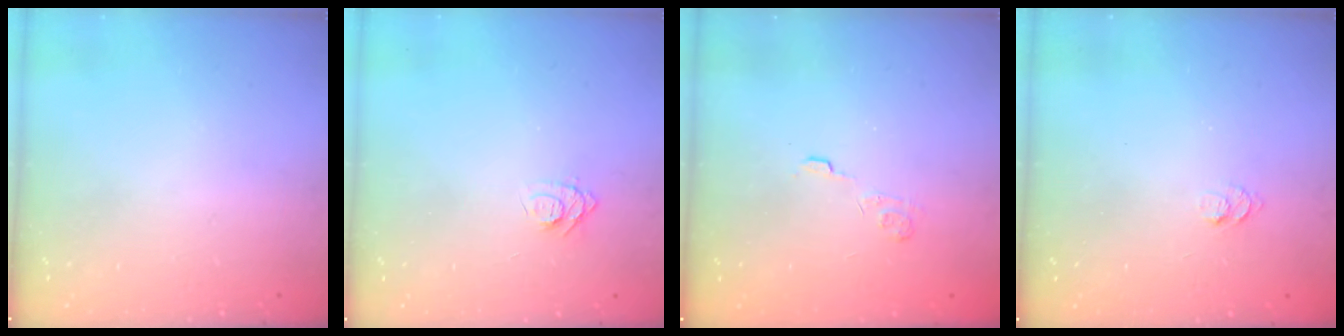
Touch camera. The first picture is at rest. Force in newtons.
{"total": 6.8, "press": 6.8, "slide": 0.7}
{"total": 2.8, "press": 2.4, "slide": 1.5}
{"total": 5.8, "press": 5.7, "slide": 0.8}